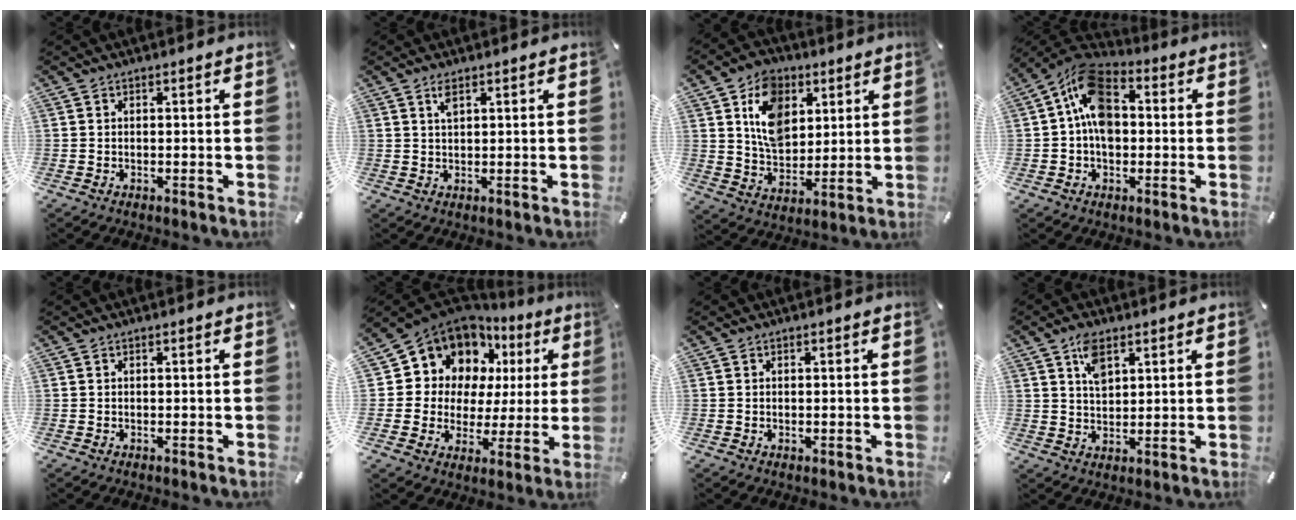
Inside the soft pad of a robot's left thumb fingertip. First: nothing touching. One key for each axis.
{"total": 2.0, "fx": 1.3, "fy": 0.6, "fz": 1.5, "tx": -0.033, "ty": 0.002, "tz": 0.022}
{"total": 11.9, "fx": 4.8, "fy": 9.2, "fz": 5.9, "tx": -0.099, "ty": -0.005, "tz": 0.091}
{"total": 12.2, "fx": 0.8, "fy": 8.5, "fz": 8.6, "tx": -0.161, "ty": 0.007, "tz": 0.015}
{"total": 0.0}
{"total": 12.3, "fx": 7.7, "fy": 9.4, "fz": 2.3, "tx": -0.056, "ty": -0.072, "tz": 0.144}
{"total": 0.0}
{"total": 5.7, "fx": 2.9, "fy": 3.3, "fz": 3.6, "tx": -0.065, "ty": -0.001, "tz": 0.051}